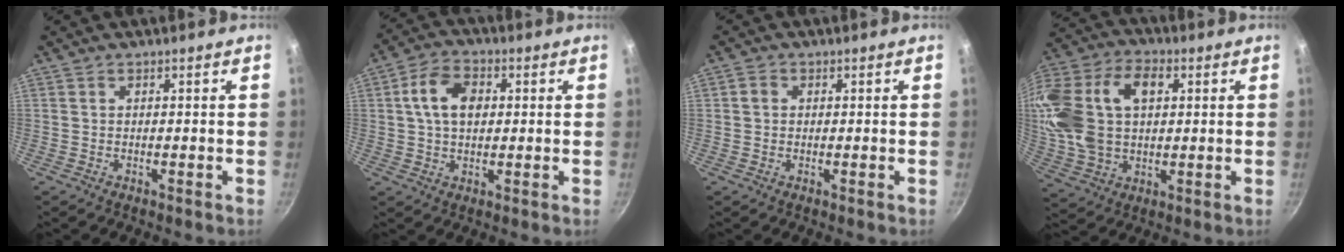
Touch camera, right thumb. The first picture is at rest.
{"total": 8.9, "force": [1.5, 6.0, 6.3], "torque": [-0.095, 0.013, 0.019]}
{"total": 1.9, "force": [0.2, 1.7, 0.8], "torque": [-0.009, 0.006, 0.001]}
{"total": 21.4, "force": [3.9, 14.3, 15.5], "torque": [-0.310, 0.022, 0.072]}